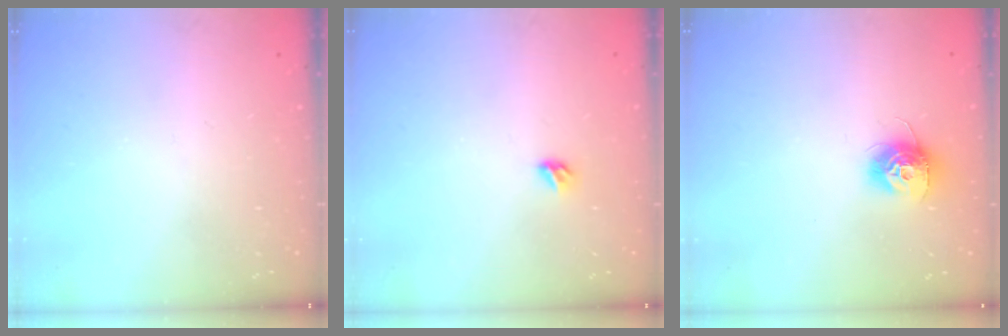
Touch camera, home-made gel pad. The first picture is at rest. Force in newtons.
{"total": 3.2, "press": 3.1, "slide": 0.8}
{"total": 10.2, "press": 10.2, "slide": 0.4}